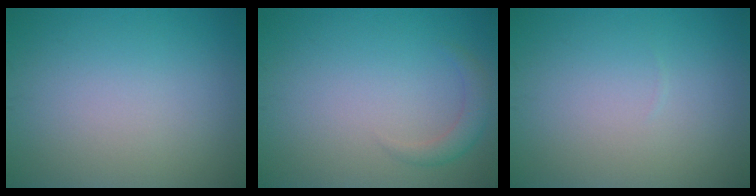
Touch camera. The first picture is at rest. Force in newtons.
{"total": 1.8, "press": 1.8, "slide": 0.3}
{"total": 0.0}